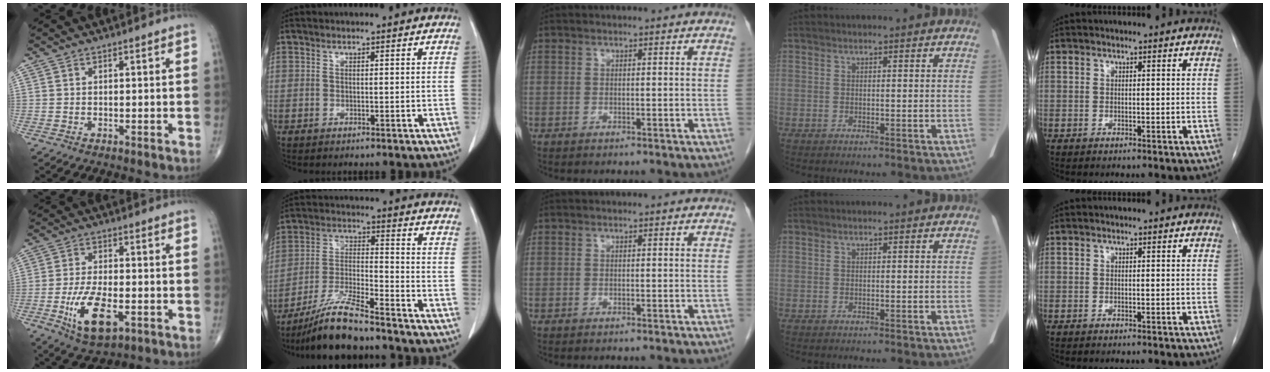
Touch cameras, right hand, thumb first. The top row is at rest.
{"thumb": {"total": 11.2, "force": [-3.6, 5.0, 9.3], "torque": [-0.169, 0.001, -0.058]}, "index": {"total": 11.1, "force": [-9.2, 0.8, 6.2], "torque": [-0.125, -0.020, -0.170]}}